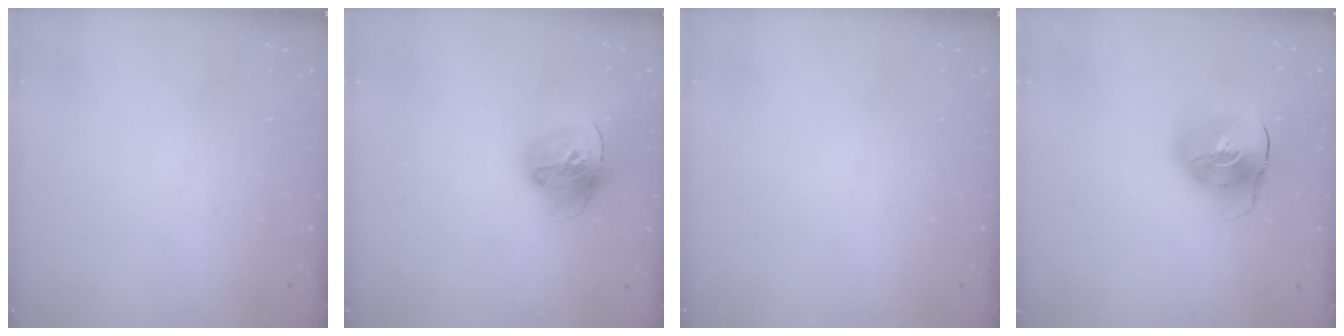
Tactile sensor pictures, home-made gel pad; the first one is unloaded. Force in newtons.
{"total": 16.0, "press": 15.9, "slide": 1.7}
{"total": 0.0}
{"total": 11.9, "press": 11.7, "slide": 1.8}